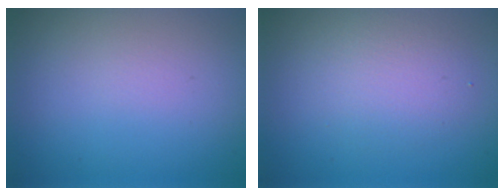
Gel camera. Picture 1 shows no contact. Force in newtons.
{"total": 2.8, "press": 2.8, "slide": 0.2}